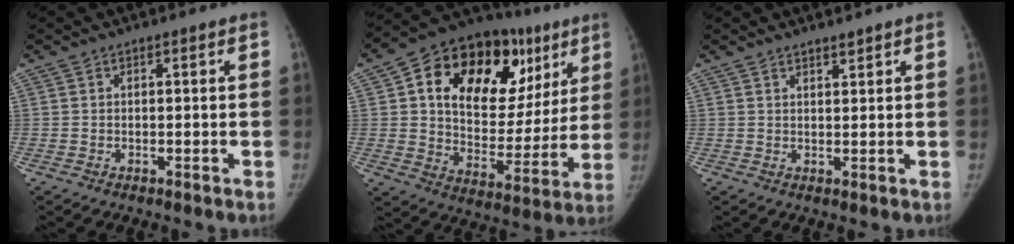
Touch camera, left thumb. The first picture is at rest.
{"total": 28.0, "force": [11.5, 17.2, 18.8], "torque": [-0.232, 0.013, 0.184]}
{"total": 1.7, "force": [1.5, 0.3, 0.6], "torque": [-0.003, -0.013, 0.026]}